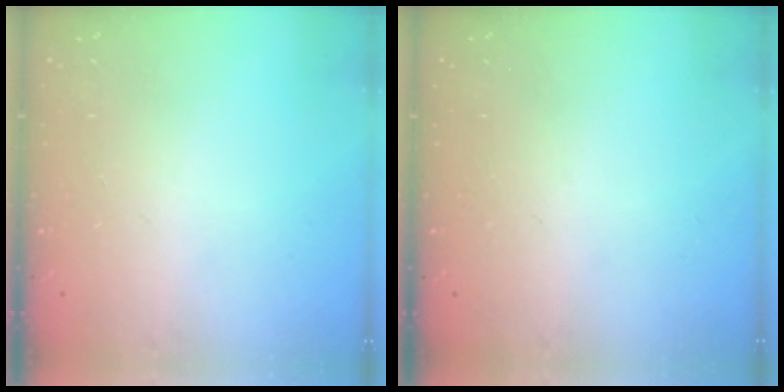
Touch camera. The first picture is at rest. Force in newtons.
{"total": 0.0}